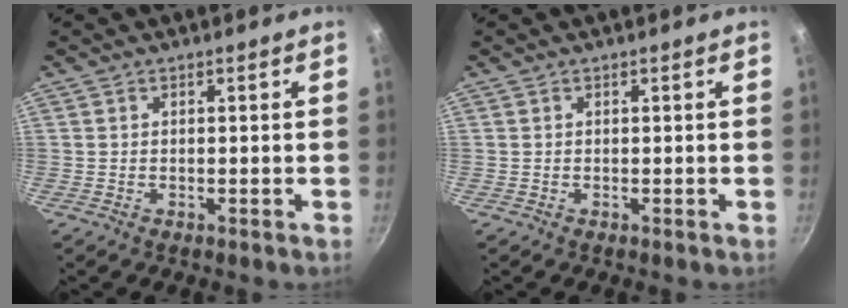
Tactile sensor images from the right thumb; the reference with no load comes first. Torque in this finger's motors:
{"motor_torque": [0.02, 0.02, 0.00, 0.00, 0.00]}